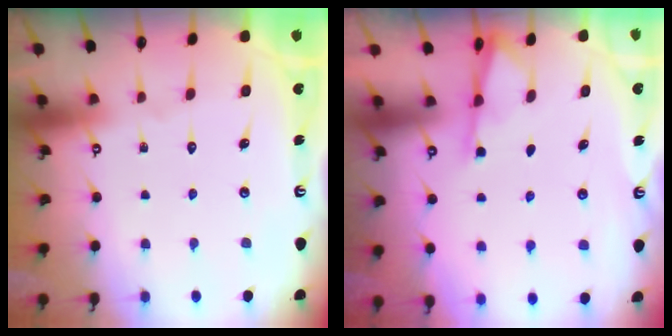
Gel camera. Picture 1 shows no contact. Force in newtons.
{"total": 1.8, "press": 1.7, "slide": 0.4}